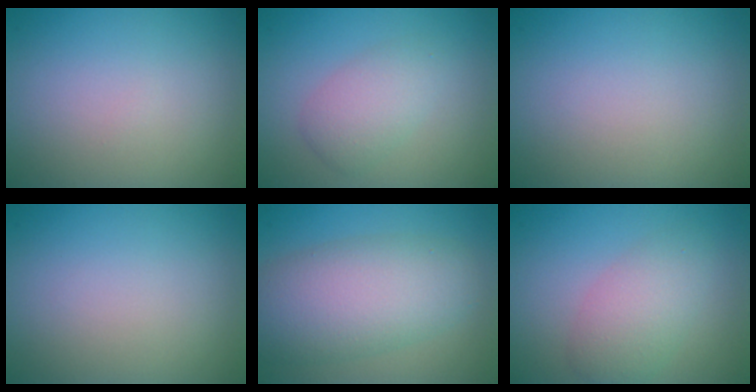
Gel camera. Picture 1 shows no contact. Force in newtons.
{"total": 2.7, "press": 2.7, "slide": 0.1}
{"total": 0.0}
{"total": 0.0}
{"total": 7.6, "press": 7.6, "slide": 0.2}
{"total": 4.6, "press": 4.6, "slide": 0.1}